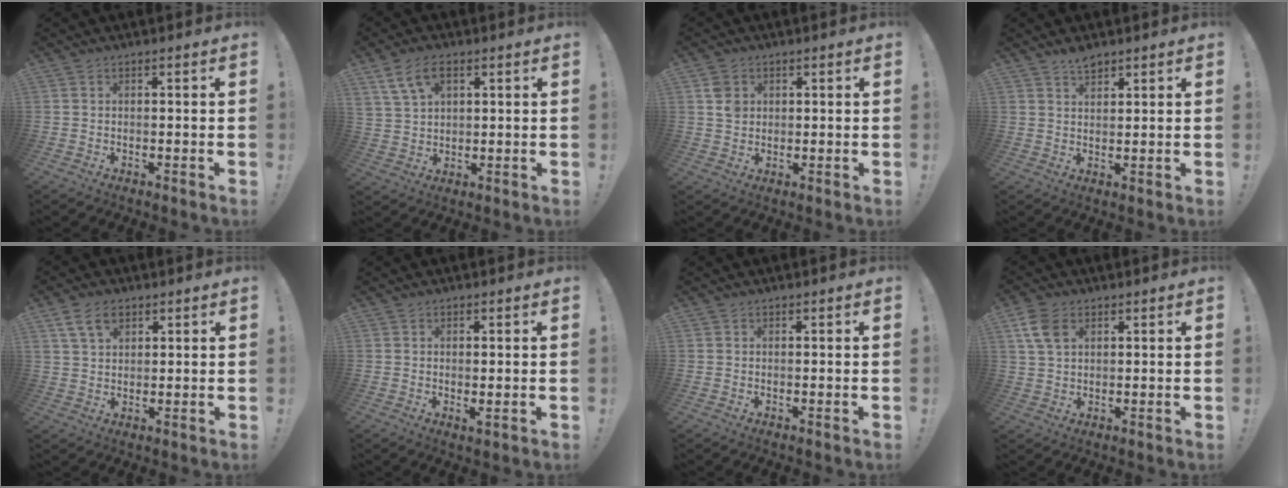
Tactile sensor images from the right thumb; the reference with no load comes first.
{"total": 8.9, "force": [4.4, 5.4, 5.6], "torque": [-0.091, -0.006, 0.085]}
{"total": 4.2, "force": [1.6, 3.6, 1.6], "torque": [-0.013, -0.003, 0.028]}
{"total": 3.7, "force": [3.1, 1.5, 1.4], "torque": [-0.022, -0.017, 0.055]}
{"total": 7.7, "force": [4.2, 4.9, 4.2], "torque": [-0.068, -0.006, 0.081]}
{"total": 1.7, "force": [0.4, 0.4, 1.6], "torque": [-0.025, -0.003, 0.007]}
{"total": 0.0}
{"total": 7.4, "force": [3.2, 4.8, 4.6], "torque": [-0.085, -0.006, 0.065]}